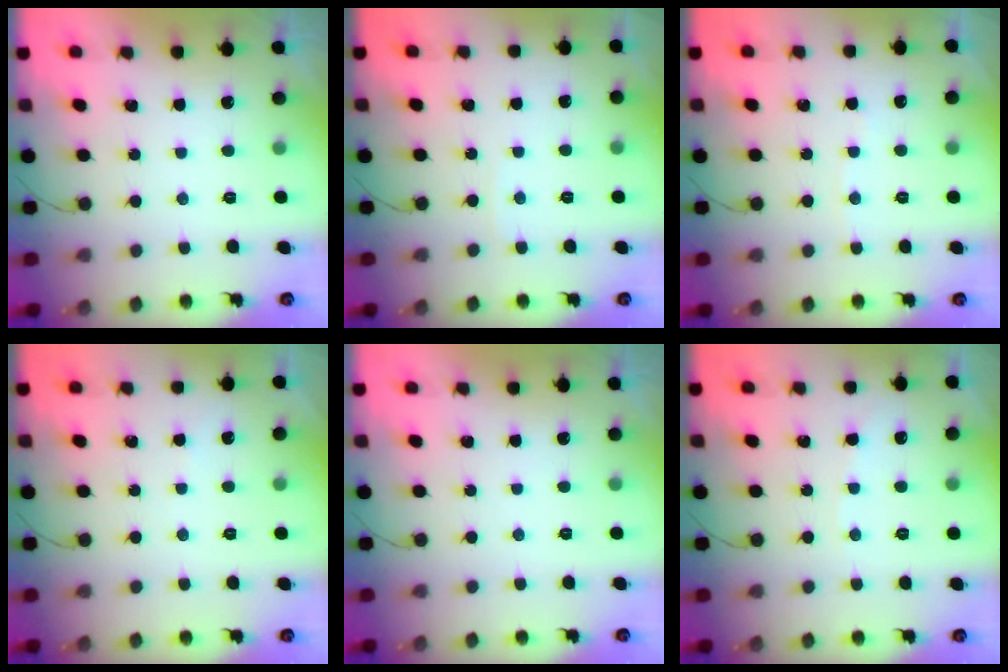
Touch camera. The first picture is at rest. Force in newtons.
{"total": 2.0, "press": 2.0, "slide": 0.2}
{"total": 2.0, "press": 2.0, "slide": 0.3}
{"total": 2.1, "press": 2.1, "slide": 0.3}
{"total": 0.0}
{"total": 3.1, "press": 3.0, "slide": 0.5}